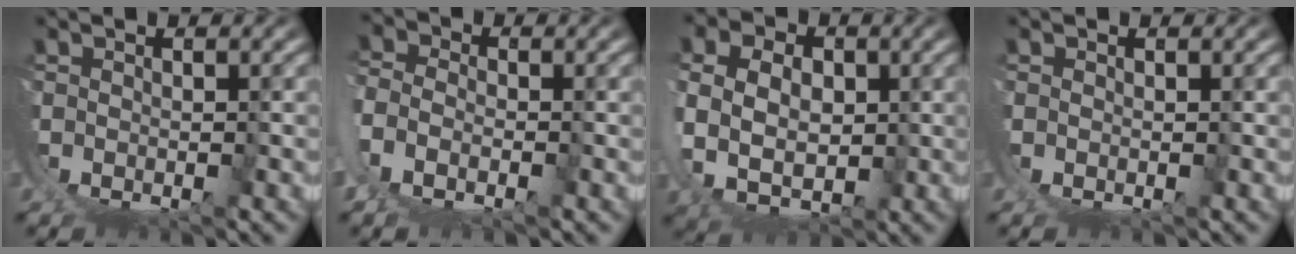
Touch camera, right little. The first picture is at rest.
{"total": 5.2, "force": [1.5, 4.1, 2.8], "torque": [-0.077, -0.008, 0.021]}
{"total": 7.2, "force": [2.3, 4.9, 4.8], "torque": [-0.103, -0.026, 0.056]}
{"total": 0.0}